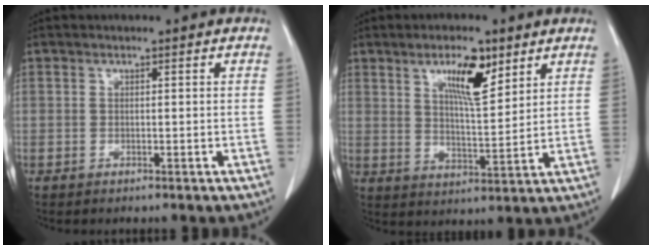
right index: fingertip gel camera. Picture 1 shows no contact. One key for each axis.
{"total": 8.3, "fx": 4.6, "fy": 2.0, "fz": 6.6, "tx": -0.118, "ty": -0.003, "tz": 0.081}